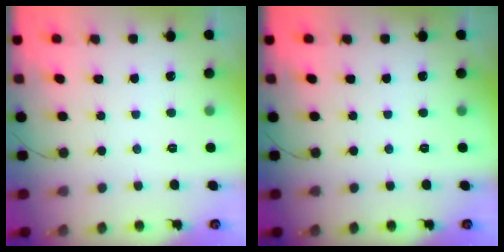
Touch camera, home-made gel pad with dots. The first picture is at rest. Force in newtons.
{"total": 0.0}